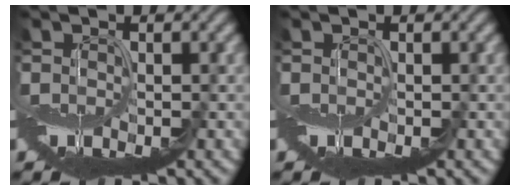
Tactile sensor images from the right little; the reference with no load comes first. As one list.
[{"total": 0.0}]